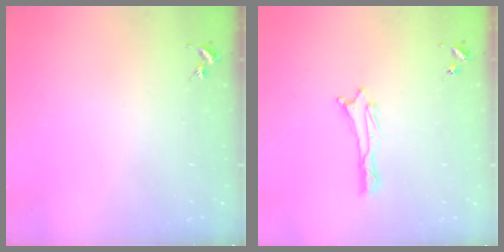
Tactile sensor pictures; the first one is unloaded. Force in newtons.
{"total": 1.0, "press": 1.0, "slide": 0.2}